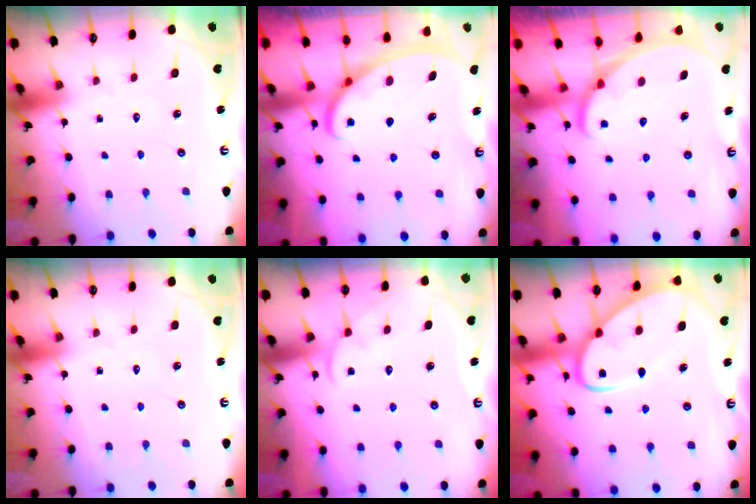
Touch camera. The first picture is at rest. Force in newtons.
{"total": 2.5, "press": 2.5, "slide": 0.4}
{"total": 1.6, "press": 1.6, "slide": 0.0}
{"total": 0.0}
{"total": 2.8, "press": 2.8, "slide": 0.3}
{"total": 11.1, "press": 11.1, "slide": 1.0}